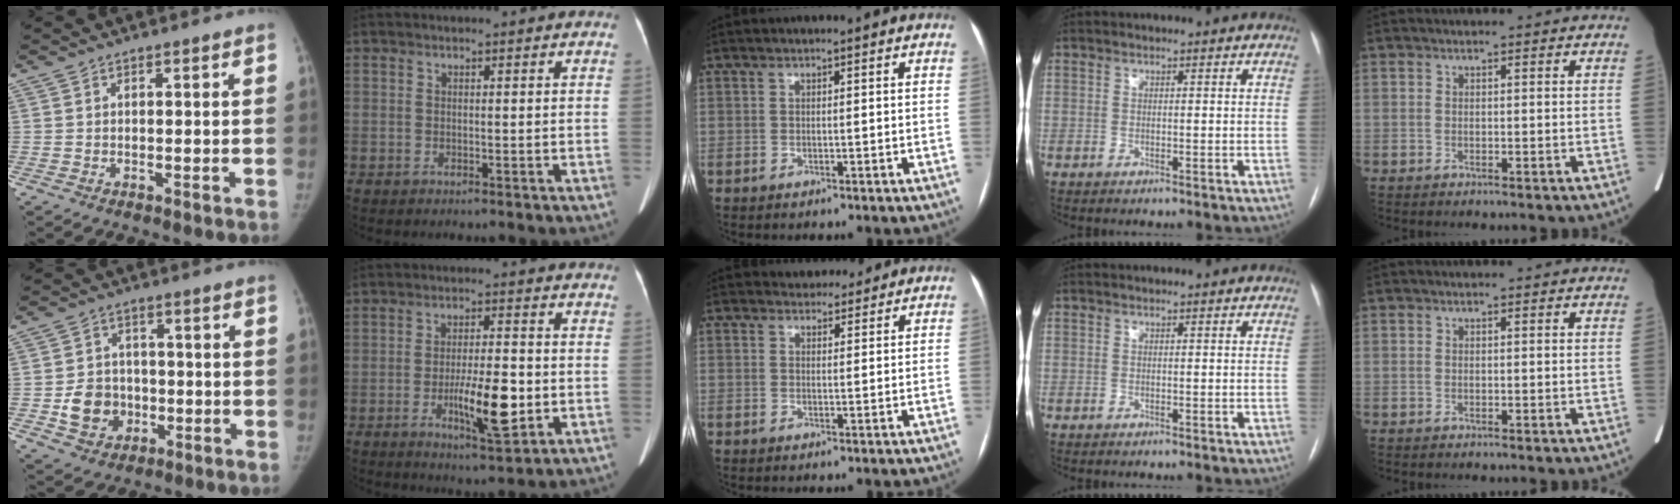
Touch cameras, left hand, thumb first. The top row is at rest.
{"thumb": {"total": 8.9, "force": [-1.9, 7.8, 3.8], "torque": [-0.034, 0.012, -0.028]}, "index": {"total": 9.1, "force": [-2.3, 1.9, 8.6], "torque": [-0.145, -0.011, -0.036]}, "middle": {"total": 3.9, "force": [3.7, 1.4, 0.3], "torque": [0.000, 0.007, 0.048]}}